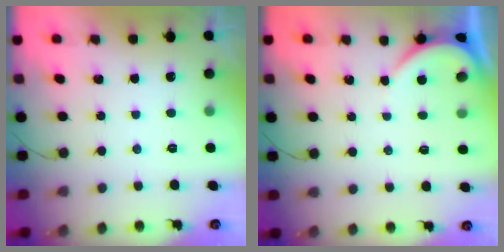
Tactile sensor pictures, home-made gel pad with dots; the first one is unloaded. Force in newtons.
{"total": 2.4, "press": 2.4, "slide": 0.2}